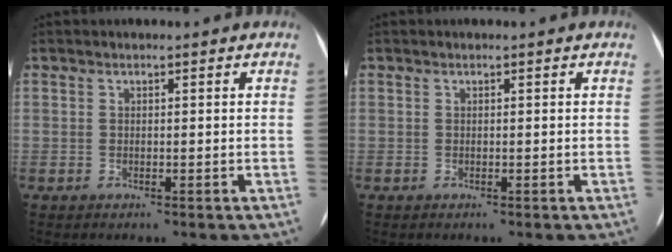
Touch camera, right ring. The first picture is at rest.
{"total": 0.0}